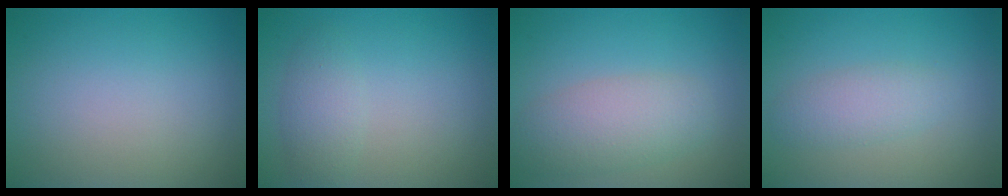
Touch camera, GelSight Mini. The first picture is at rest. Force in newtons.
{"total": 2.0, "press": 2.0, "slide": 0.1}
{"total": 4.2, "press": 4.2, "slide": 0.2}
{"total": 2.3, "press": 2.3, "slide": 0.0}